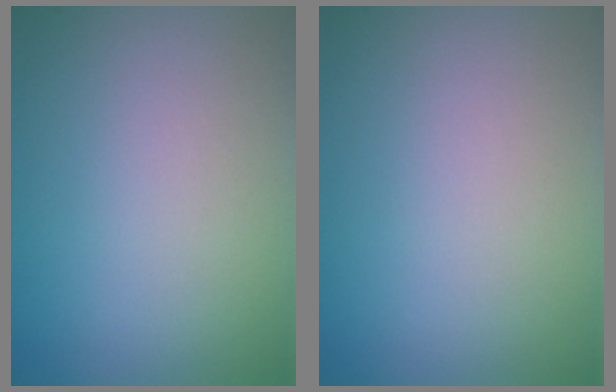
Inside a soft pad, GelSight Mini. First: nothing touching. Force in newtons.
{"total": 0.0}